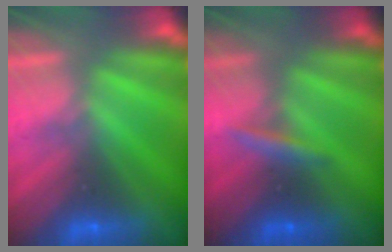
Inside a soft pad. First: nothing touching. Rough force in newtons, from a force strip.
{"total": 2.4}